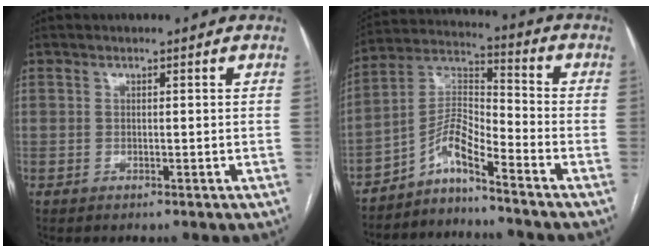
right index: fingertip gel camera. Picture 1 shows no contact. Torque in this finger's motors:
{"motor_torque": [0.52, -0.38, 0.11, 0.07]}